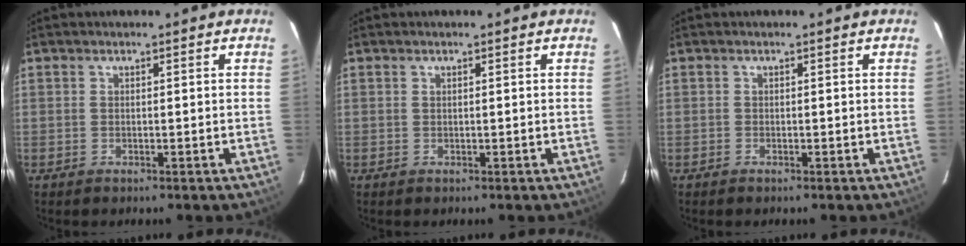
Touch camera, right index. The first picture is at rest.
{"total": 0.0}
{"total": 0.0}